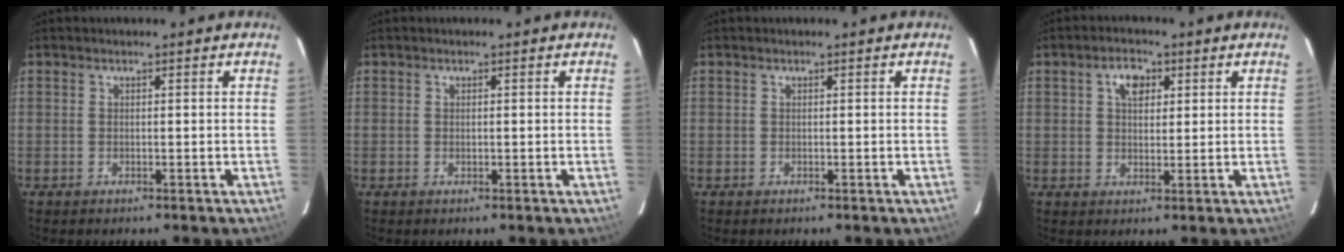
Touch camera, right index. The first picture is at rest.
{"total": 0.0}
{"total": 0.0}
{"total": 4.3, "force": [1.7, 2.7, 2.8], "torque": [-0.044, 0.013, 0.030]}